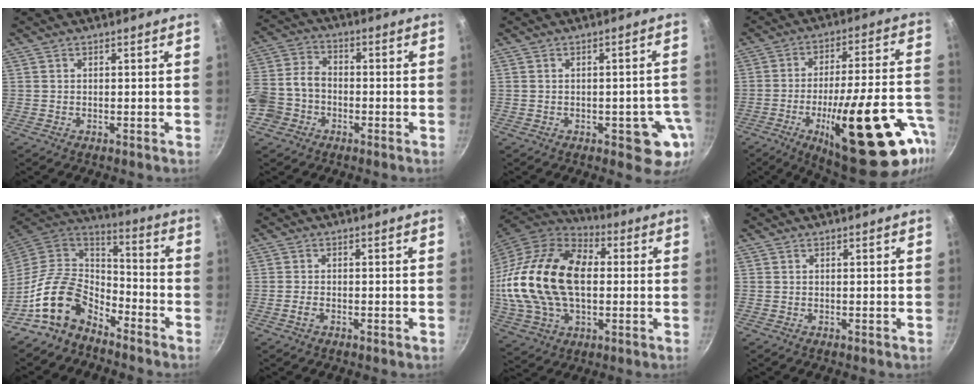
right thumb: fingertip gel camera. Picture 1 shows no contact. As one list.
[{"total": 12.2, "force": [-4.5, 9.5, 6.1], "torque": [-0.110, 0.049, -0.096]}, {"total": 7.3, "force": [-2.4, 3.7, 5.9], "torque": [-0.021, 0.017, -0.026]}, {"total": 29.4, "force": [-12.0, 8.8, 25.4], "torque": [-0.321, 0.033, -0.173]}, {"total": 14.6, "force": [-9.0, 8.9, 7.2], "torque": [-0.105, 0.078, -0.193]}, {"total": 1.4, "force": [-0.8, 0.9, 0.8], "torque": [-0.022, 0.009, -0.017]}, {"total": 27.5, "force": [1.5, 17.4, 21.2], "torque": [-0.402, 0.027, 0.026]}, {"total": 0.0}]